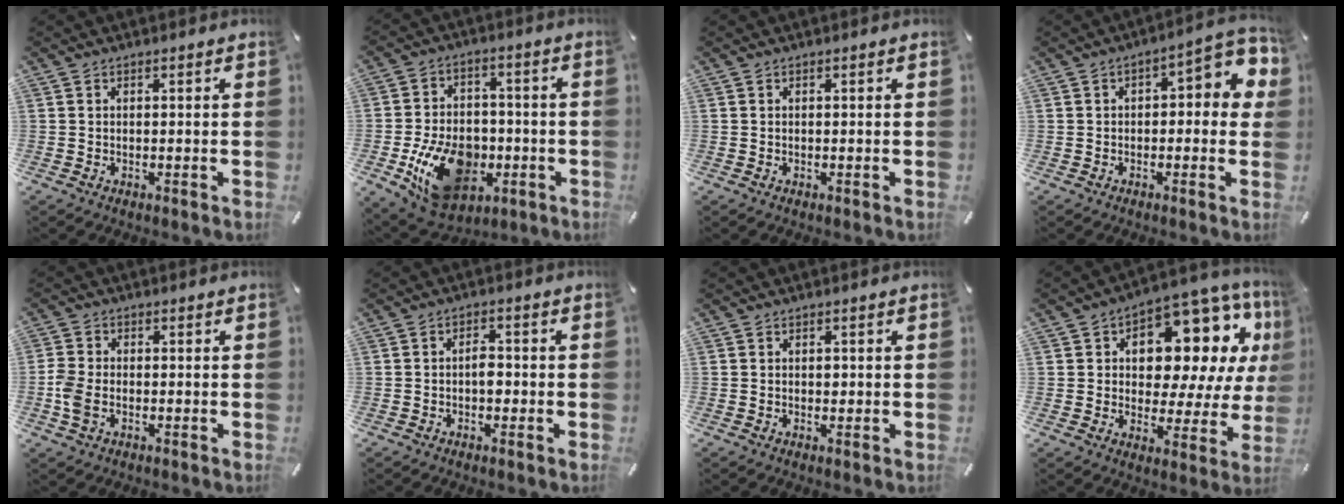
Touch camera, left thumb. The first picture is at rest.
{"total": 17.3, "force": [-5.3, 12.2, 11.1], "torque": [-0.203, 0.034, -0.079]}
{"total": 0.0}
{"total": 8.0, "force": [1.2, 3.6, 7.0], "torque": [-0.089, -0.009, 0.014]}
{"total": 4.9, "force": [-1.3, 3.3, 3.4], "torque": [-0.076, 0.004, -0.025]}
{"total": 3.1, "force": [-0.7, 2.0, 2.3], "torque": [-0.036, 0.005, -0.016]}
{"total": 0.9, "force": [0.0, 0.8, 0.6], "torque": [-0.004, -0.001, -0.004]}
{"total": 14.6, "force": [6.7, 8.8, 9.5], "torque": [-0.127, -0.061, 0.114]}